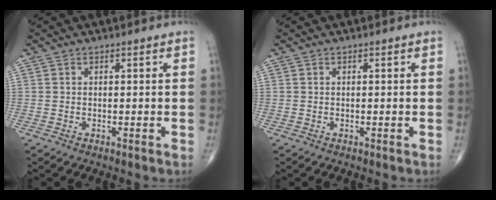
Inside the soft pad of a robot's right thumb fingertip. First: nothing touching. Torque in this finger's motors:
{"motor_torque": [0.11, 0.11, -0.13, -0.12, 0.02]}